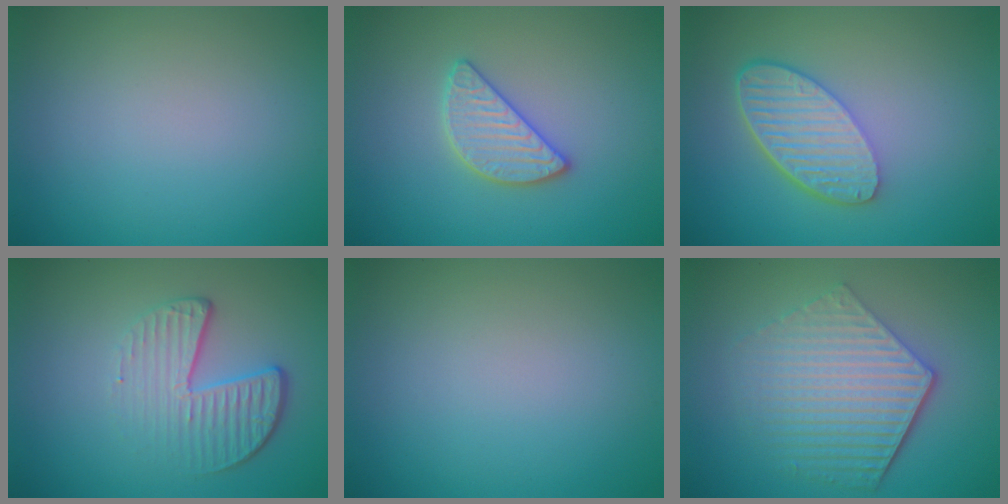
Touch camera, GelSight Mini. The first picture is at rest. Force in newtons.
{"total": 2.6, "press": 2.6, "slide": 0.2}
{"total": 5.8, "press": 4.4, "slide": 3.8}
{"total": 4.5, "press": 3.0, "slide": 3.4}
{"total": 0.0}
{"total": 6.1, "press": 4.4, "slide": 4.2}